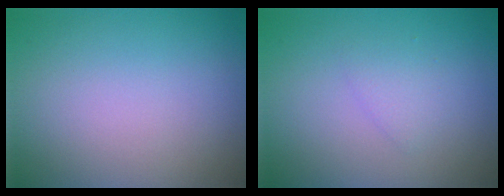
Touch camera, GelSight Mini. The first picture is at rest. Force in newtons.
{"total": 1.3, "press": 1.3, "slide": 0.1}